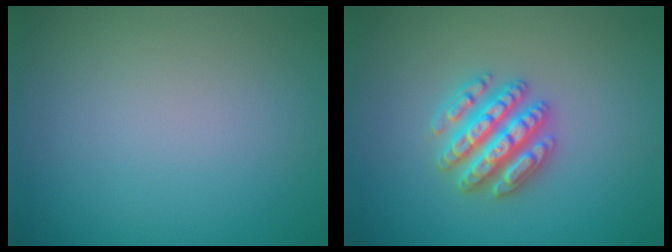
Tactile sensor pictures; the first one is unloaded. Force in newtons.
{"total": 4.6, "press": 4.6, "slide": 0.8}